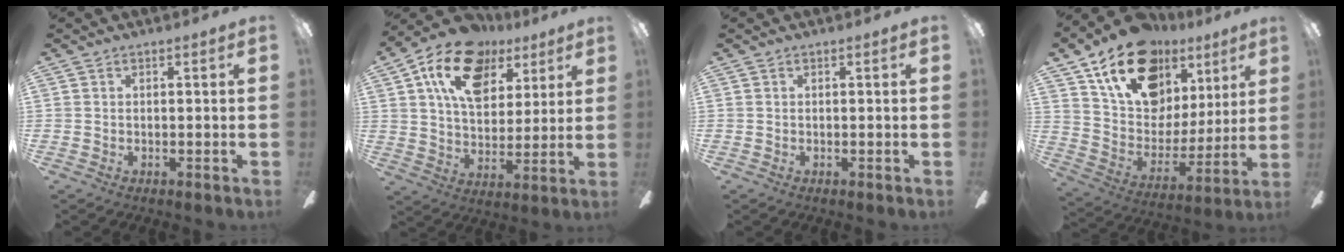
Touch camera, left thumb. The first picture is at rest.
{"total": 17.8, "force": [9.7, 11.1, 9.9], "torque": [-0.173, -0.027, 0.178]}
{"total": 0.0}
{"total": 21.5, "force": [14.5, 12.7, 9.4], "torque": [-0.168, -0.081, 0.270]}